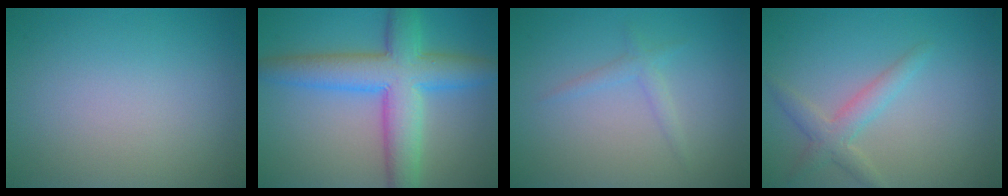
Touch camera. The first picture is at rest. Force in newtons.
{"total": 8.4, "press": 8.4, "slide": 0.2}
{"total": 1.3, "press": 1.3, "slide": 0.1}
{"total": 2.5, "press": 2.5, "slide": 0.2}